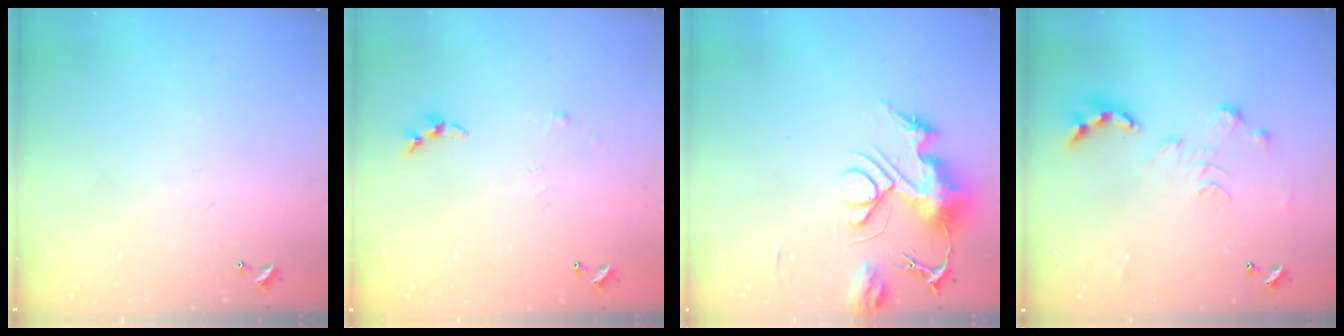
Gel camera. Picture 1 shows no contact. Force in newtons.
{"total": 3.0, "press": 2.9, "slide": 0.4}
{"total": 11.9, "press": 11.9, "slide": 1.3}
{"total": 0.6, "press": 0.6, "slide": 0.1}